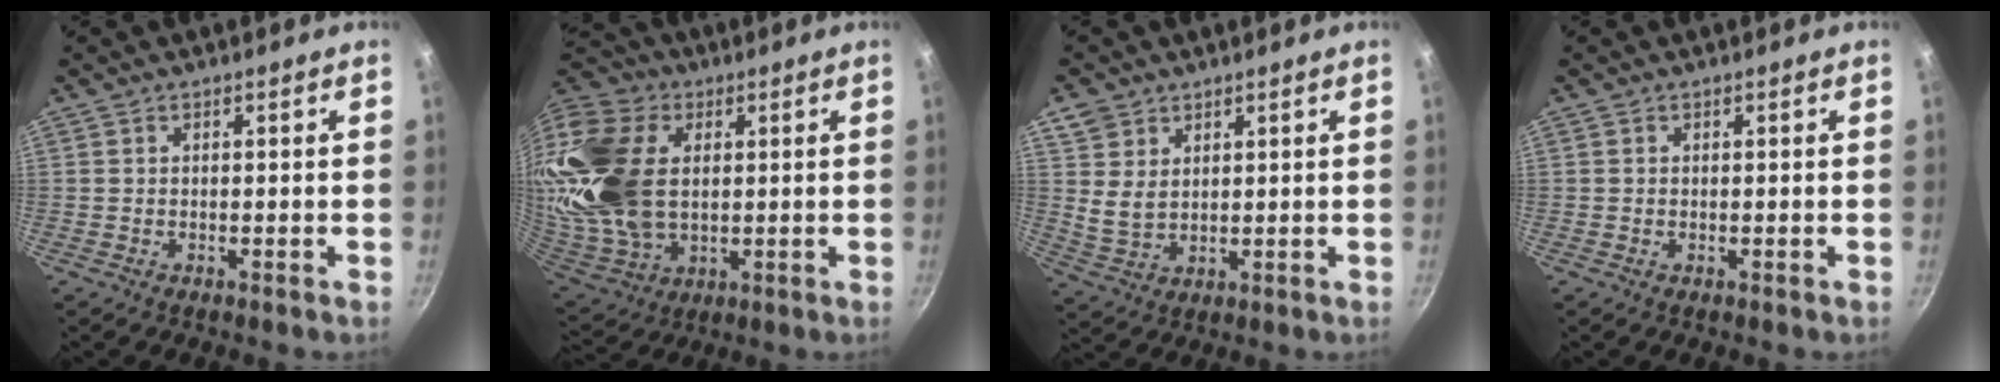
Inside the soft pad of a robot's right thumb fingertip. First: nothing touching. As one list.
[{"total": 27.7, "force": [4.7, 18.7, 19.9], "torque": [-0.428, 0.002, 0.092]}, {"total": 6.0, "force": [2.9, 4.5, 2.8], "torque": [-0.040, -0.020, 0.060]}, {"total": 0.0}]